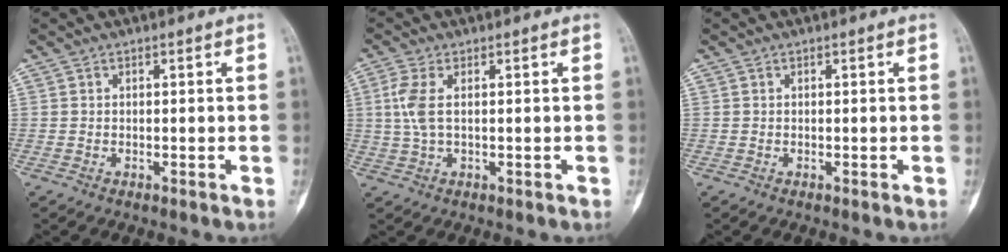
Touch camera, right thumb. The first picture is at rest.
{"total": 4.7, "force": [0.7, 1.9, 4.3], "torque": [-0.118, 0.006, 0.015]}
{"total": 0.0}